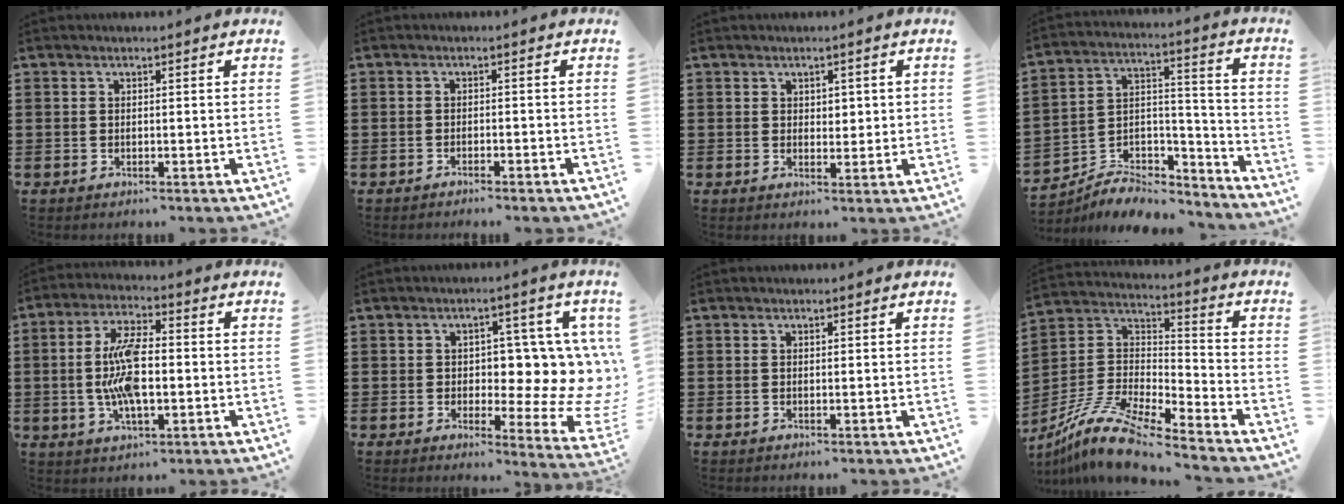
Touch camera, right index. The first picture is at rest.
{"total": 1.2, "force": [-1.2, -0.1, 0.3], "torque": [-0.007, 0.002, -0.024]}
{"total": 1.6, "force": [0.7, 1.2, 0.9], "torque": [-0.012, 0.005, 0.010]}
{"total": 6.4, "force": [-5.6, 2.9, 1.2], "torque": [-0.025, 0.014, -0.110]}
{"total": 10.1, "force": [-0.8, 3.9, 9.3], "torque": [-0.198, -0.001, -0.018]}
{"total": 7.6, "force": [1.1, 4.3, 6.1], "torque": [-0.080, -0.031, 0.011]}
{"total": 0.0}
{"total": 12.0, "force": [-10.3, 1.9, 5.9], "torque": [-0.135, 0.015, -0.208]}